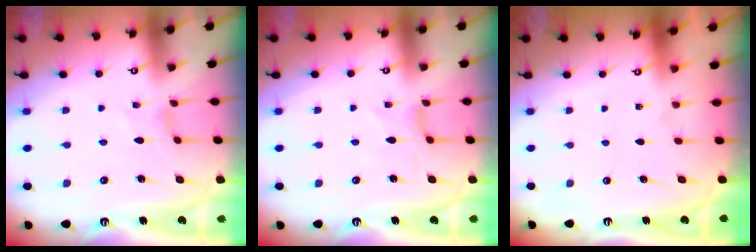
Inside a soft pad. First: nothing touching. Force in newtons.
{"total": 0.0}
{"total": 0.0}